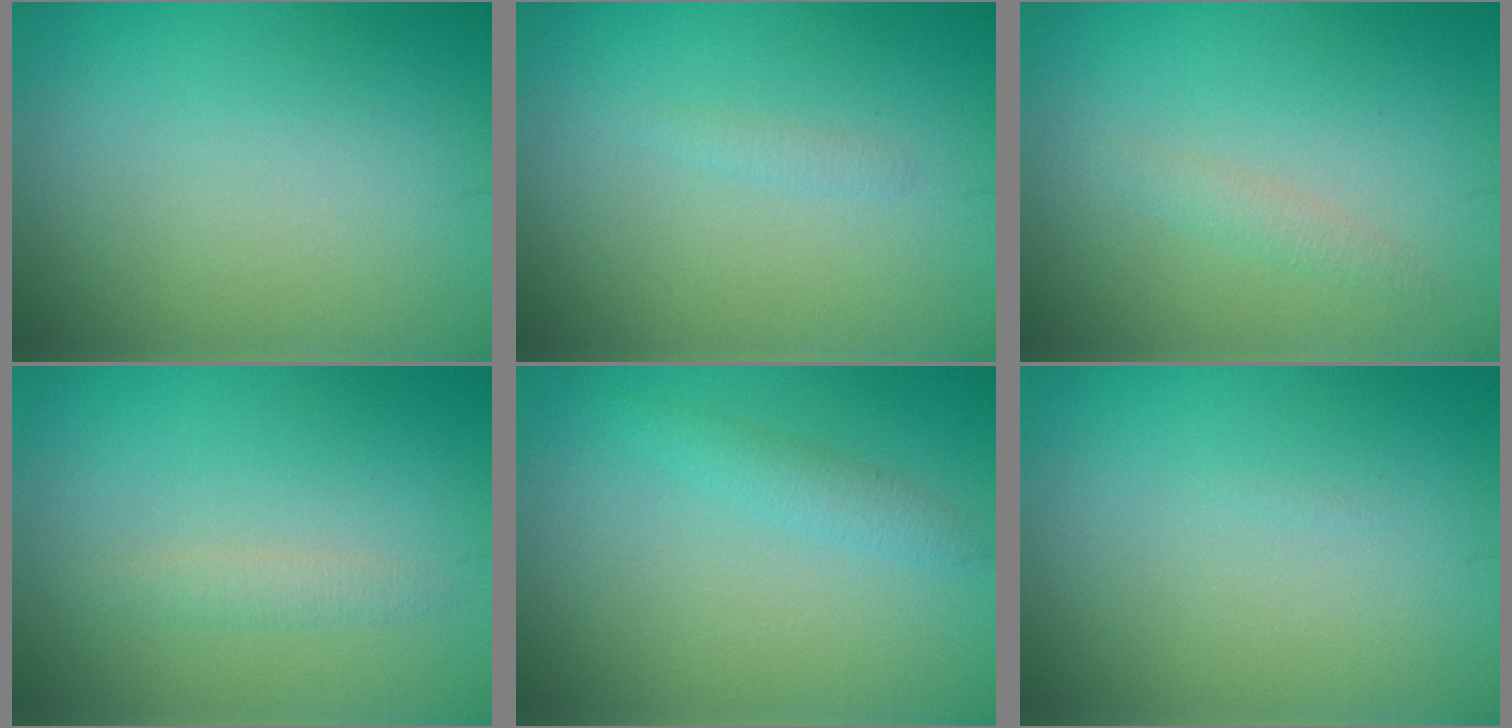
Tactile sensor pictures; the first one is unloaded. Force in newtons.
{"total": 0.6, "press": 0.6, "slide": 0.1}
{"total": 1.2, "press": 1.2, "slide": 0.0}
{"total": 1.2, "press": 1.2, "slide": 0.1}
{"total": 1.5, "press": 1.5, "slide": 0.1}
{"total": 0.0}